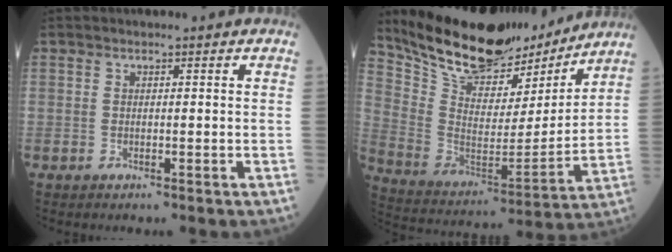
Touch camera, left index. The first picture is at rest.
{"total": 19.8, "force": [17.8, 5.8, 6.4], "torque": [-0.125, -0.020, 0.289]}